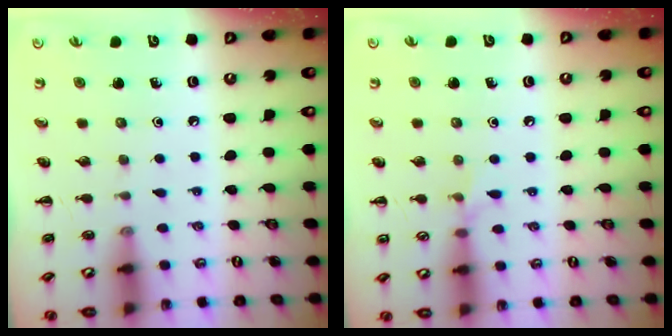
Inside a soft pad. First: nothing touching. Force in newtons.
{"total": 4.6, "press": 4.2, "slide": 1.7}